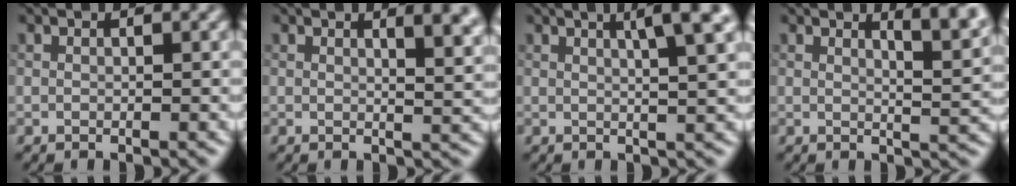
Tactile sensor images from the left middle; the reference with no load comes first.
{"total": 4.9, "force": [2.3, 2.0, 3.8], "torque": [-0.018, 0.010, 0.025]}
{"total": 4.7, "force": [2.1, 0.9, 4.1], "torque": [-0.047, 0.011, 0.026]}
{"total": 4.4, "force": [2.8, 1.2, 3.1], "torque": [-0.029, 0.002, 0.038]}